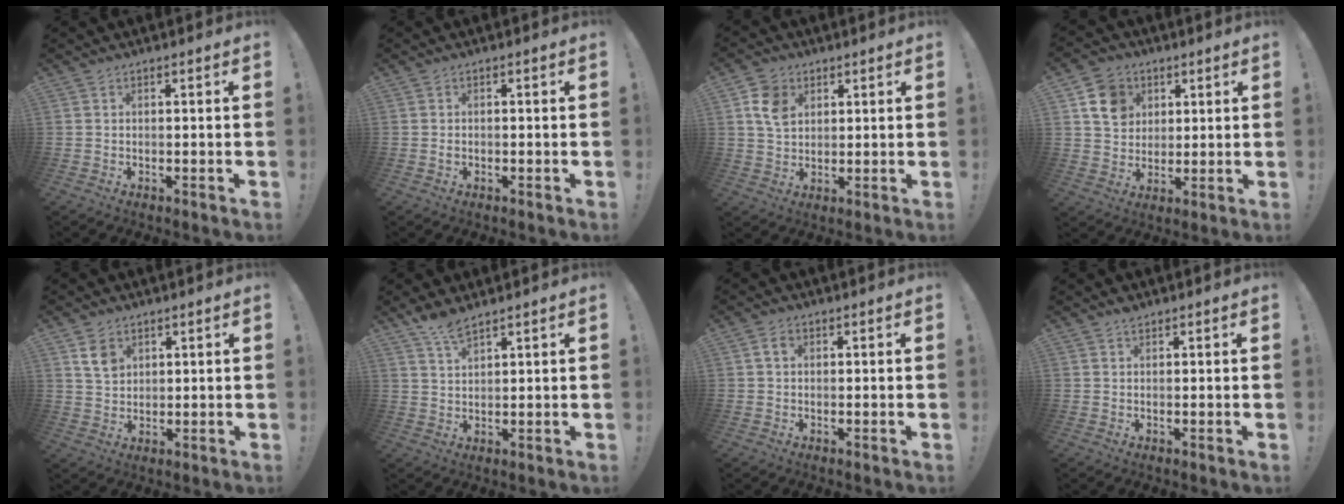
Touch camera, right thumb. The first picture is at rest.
{"total": 0.6, "force": [-0.3, 0.5, 0.2], "torque": [-0.006, 0.003, -0.006]}
{"total": 8.8, "force": [3.3, 6.7, 4.6], "torque": [-0.075, 0.005, 0.069]}
{"total": 11.5, "force": [4.8, 9.6, 4.1], "torque": [-0.059, -0.013, 0.099]}
{"total": 6.3, "force": [3.2, 4.8, 2.6], "torque": [-0.040, -0.007, 0.060]}
{"total": 5.0, "force": [4.1, 1.3, 2.6], "torque": [-0.048, -0.024, 0.074]}
{"total": 2.3, "force": [0.8, 1.4, 1.6], "torque": [-0.021, 0.000, 0.012]}
{"total": 1.4, "force": [1.3, 0.5, 0.0], "torque": [0.006, -0.003, 0.023]}